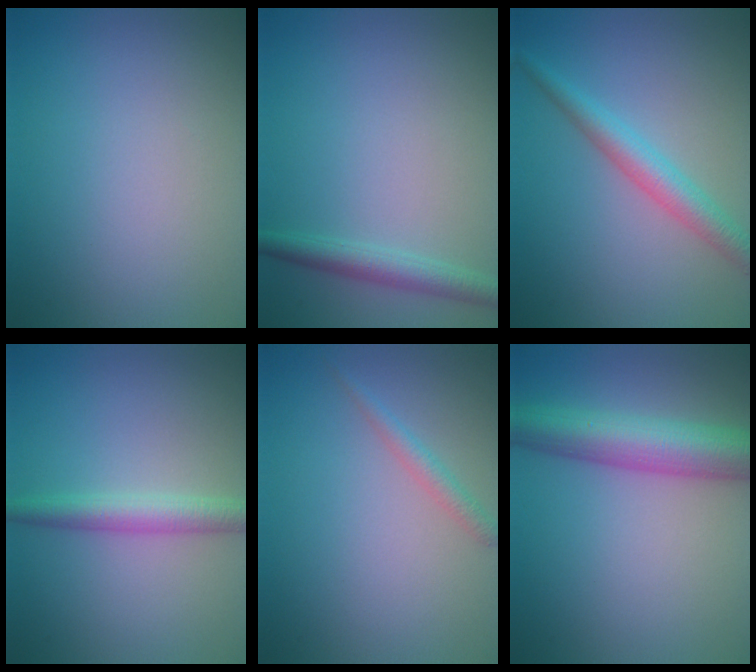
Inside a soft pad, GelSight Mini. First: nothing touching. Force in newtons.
{"total": 2.3, "press": 2.3, "slide": 0.1}
{"total": 3.3, "press": 3.3, "slide": 0.1}
{"total": 2.9, "press": 2.9, "slide": 0.1}
{"total": 1.4, "press": 1.4, "slide": 0.1}
{"total": 6.4, "press": 6.4, "slide": 0.1}